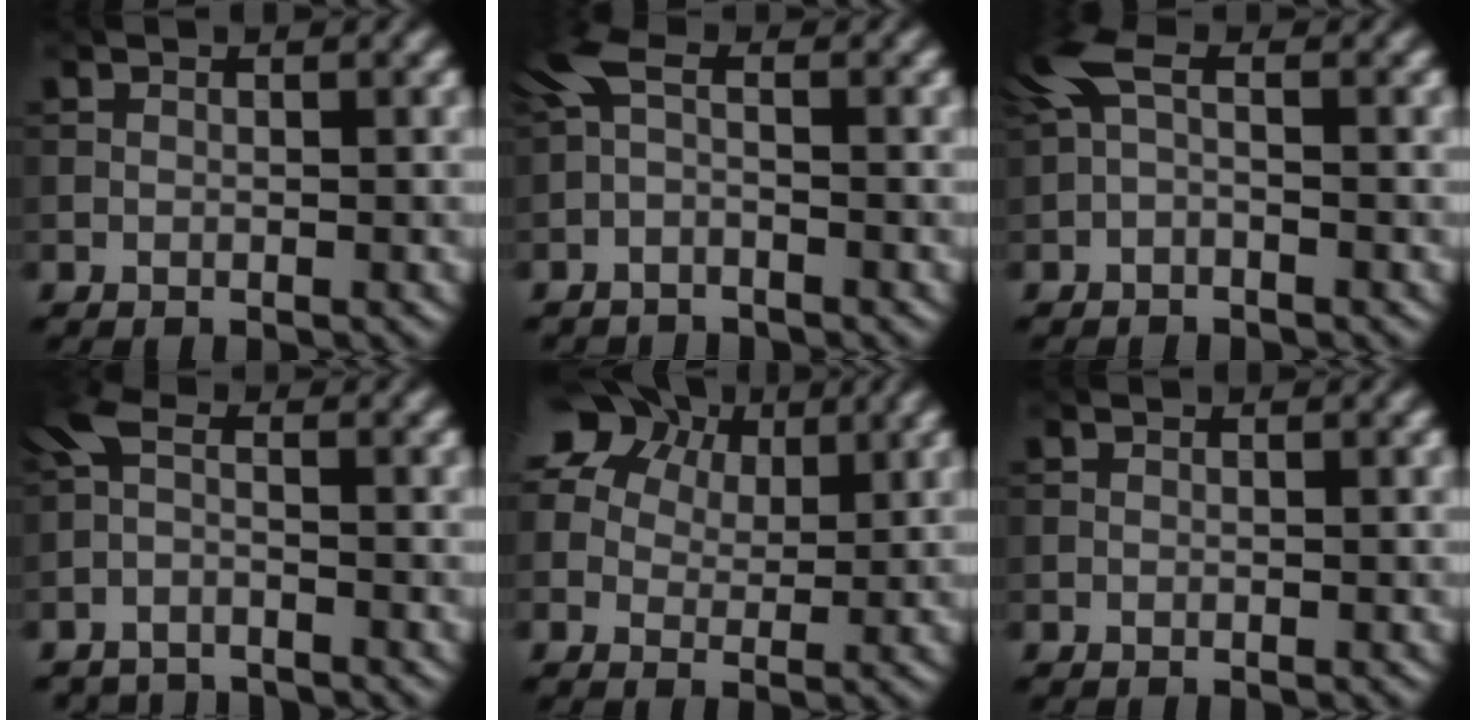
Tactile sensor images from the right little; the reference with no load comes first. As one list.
[{"total": 2.8, "force": [-1.9, 0.6, 1.9], "torque": [-0.050, -0.007, -0.045]}, {"total": 2.5, "force": [-0.8, 0.5, 2.3], "torque": [-0.060, 0.005, -0.023]}, {"total": 4.3, "force": [-3.7, 0.9, 1.9], "torque": [-0.048, -0.016, -0.075]}, {"total": 11.0, "force": [6.1, 7.1, 5.8], "torque": [-0.113, 0.032, 0.097]}, {"total": 0.0}]